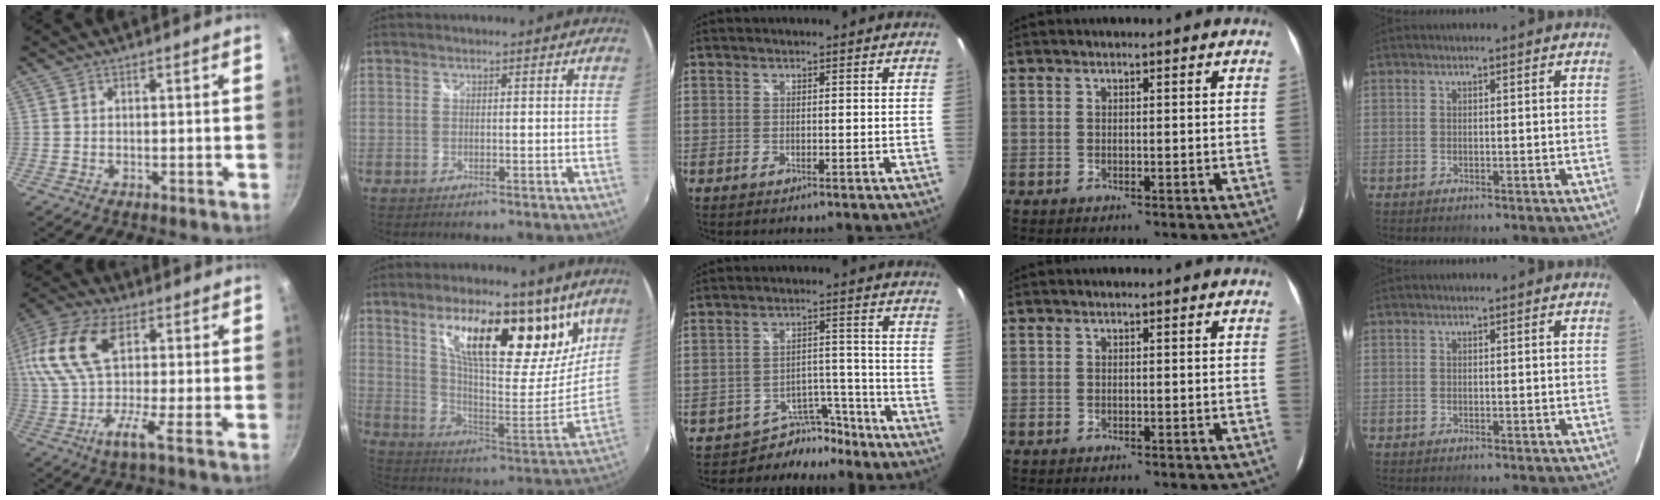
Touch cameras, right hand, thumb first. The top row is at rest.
{"thumb": {"total": 19.3, "force": [3.0, 8.5, 17.1], "torque": [-0.358, 0.020, 0.026]}, "index": {"total": 24.3, "force": [14.3, 8.9, 17.4], "torque": [-0.267, 0.001, 0.246]}, "middle": {"total": 7.6, "force": [-6.6, 3.7, 0.1], "torque": [-0.001, 0.030, -0.097]}}